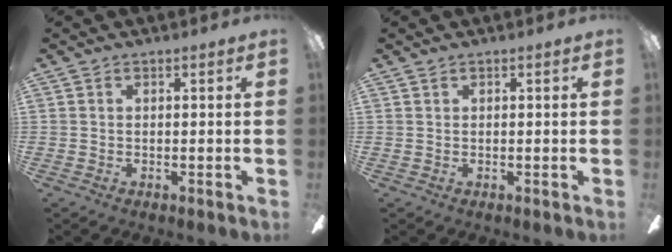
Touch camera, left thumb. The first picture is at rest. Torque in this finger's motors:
{"motor_torque": [-0.13, 0.19, -0.19, 0.12, 0.00]}